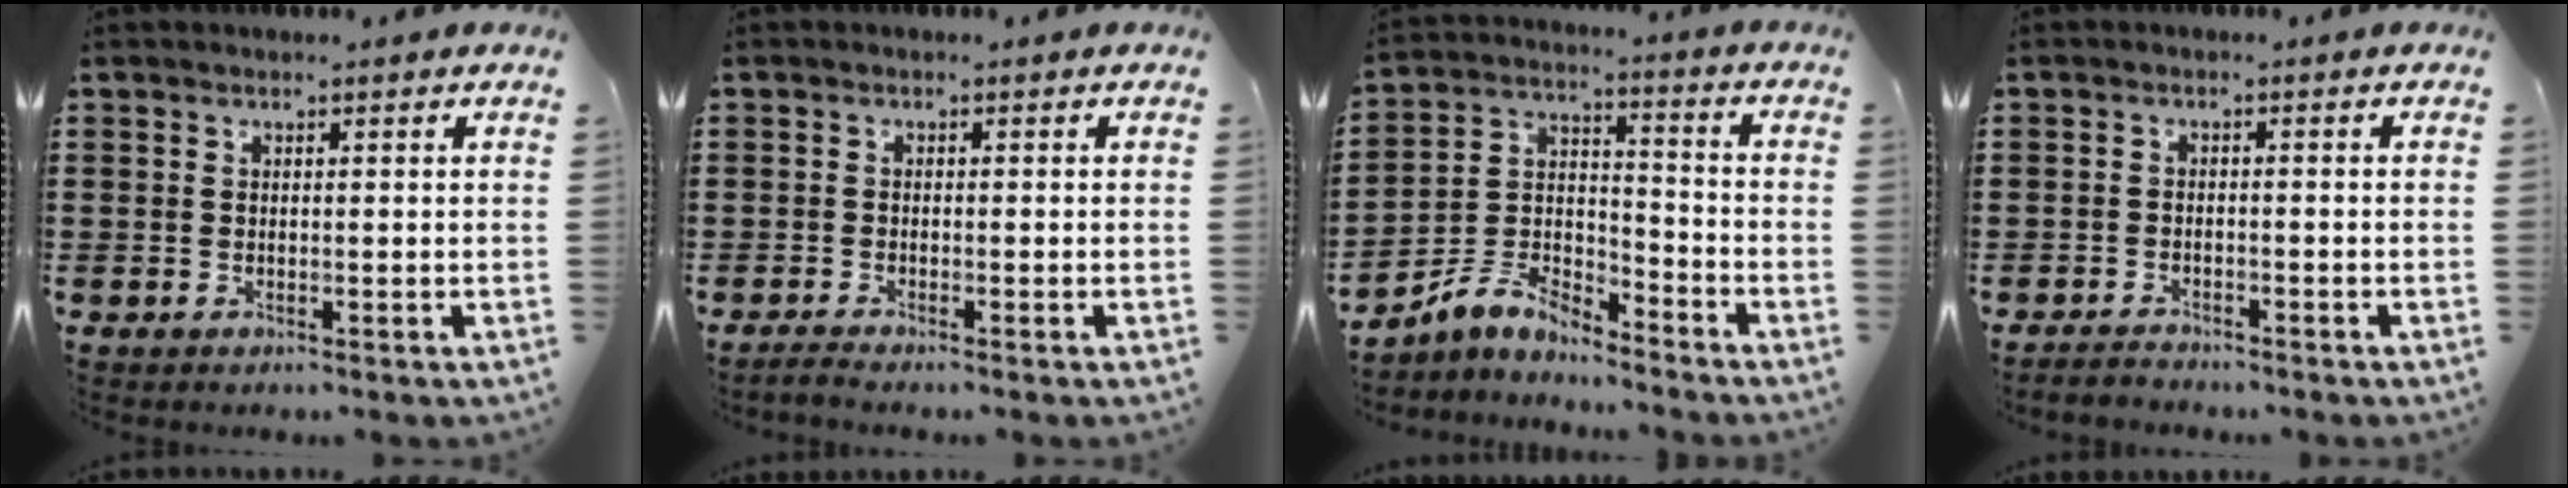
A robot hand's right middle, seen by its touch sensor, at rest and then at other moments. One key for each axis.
{"total": 0.8, "fx": -0.8, "fy": -0.1, "fz": 0.4, "tx": -0.007, "ty": -0.005, "tz": -0.014}
{"total": 7.0, "fx": -6.1, "fy": 2.3, "fz": 2.5, "tx": -0.067, "ty": 0.000, "tz": -0.125}
{"total": 1.7, "fx": -1.7, "fy": 0.2, "fz": 0.0, "tx": -0.005, "ty": 0.002, "tz": -0.037}